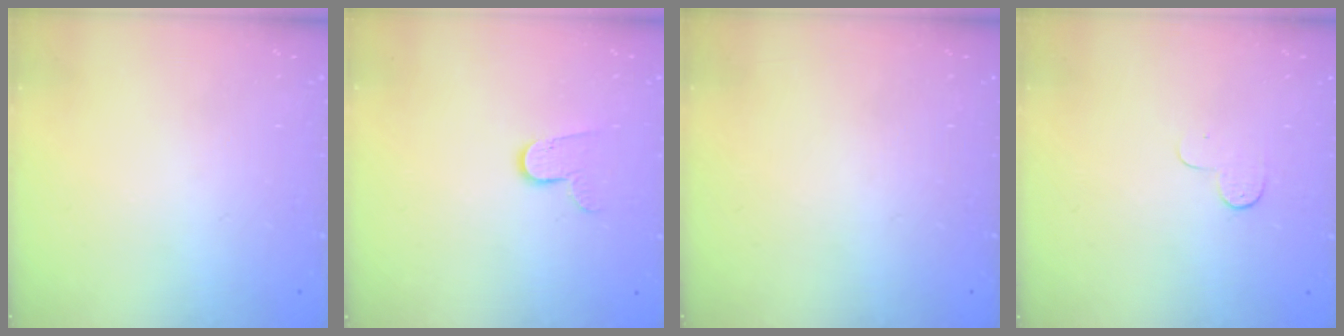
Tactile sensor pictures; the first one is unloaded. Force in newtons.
{"total": 7.1, "press": 7.1, "slide": 0.5}
{"total": 0.0}
{"total": 4.0, "press": 4.0, "slide": 0.5}